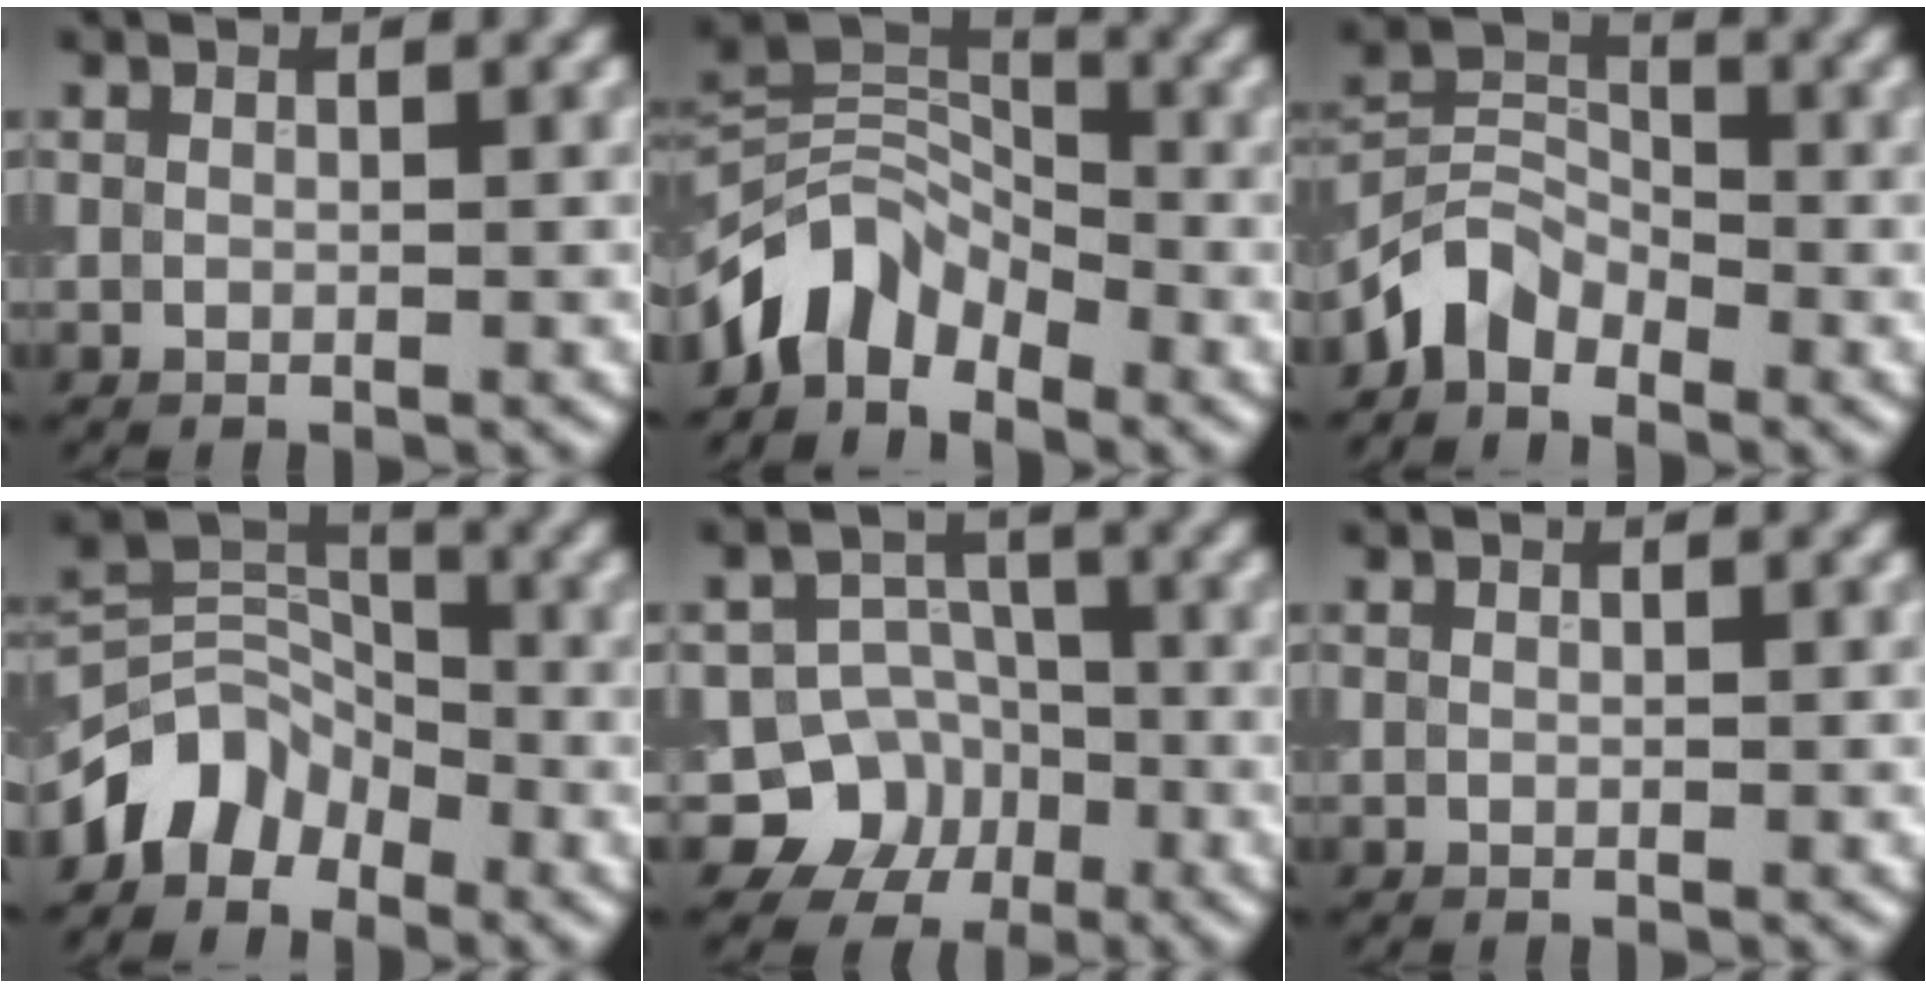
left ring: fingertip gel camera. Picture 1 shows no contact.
{"total": 5.2, "force": [-3.4, 3.1, 2.3], "torque": [-0.023, 0.005, -0.077]}
{"total": 3.9, "force": [-2.9, 2.3, 1.2], "torque": [-0.023, 0.009, -0.068]}
{"total": 4.5, "force": [-3.0, 3.0, 1.4], "torque": [-0.012, 0.010, -0.065]}
{"total": 8.2, "force": [-3.9, 7.2, 1.1], "torque": [0.007, -0.002, -0.086]}
{"total": 0.0}